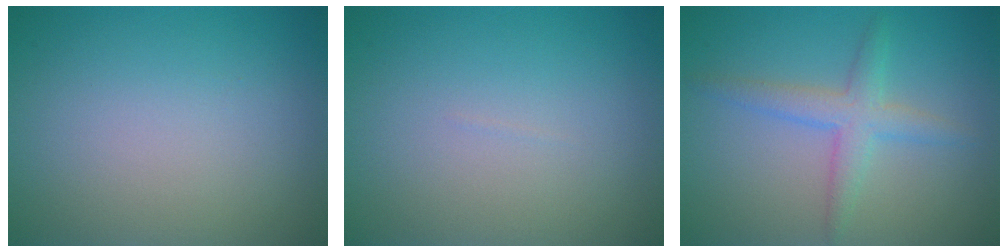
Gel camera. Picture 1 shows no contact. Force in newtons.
{"total": 0.0}
{"total": 2.9, "press": 2.9, "slide": 0.0}